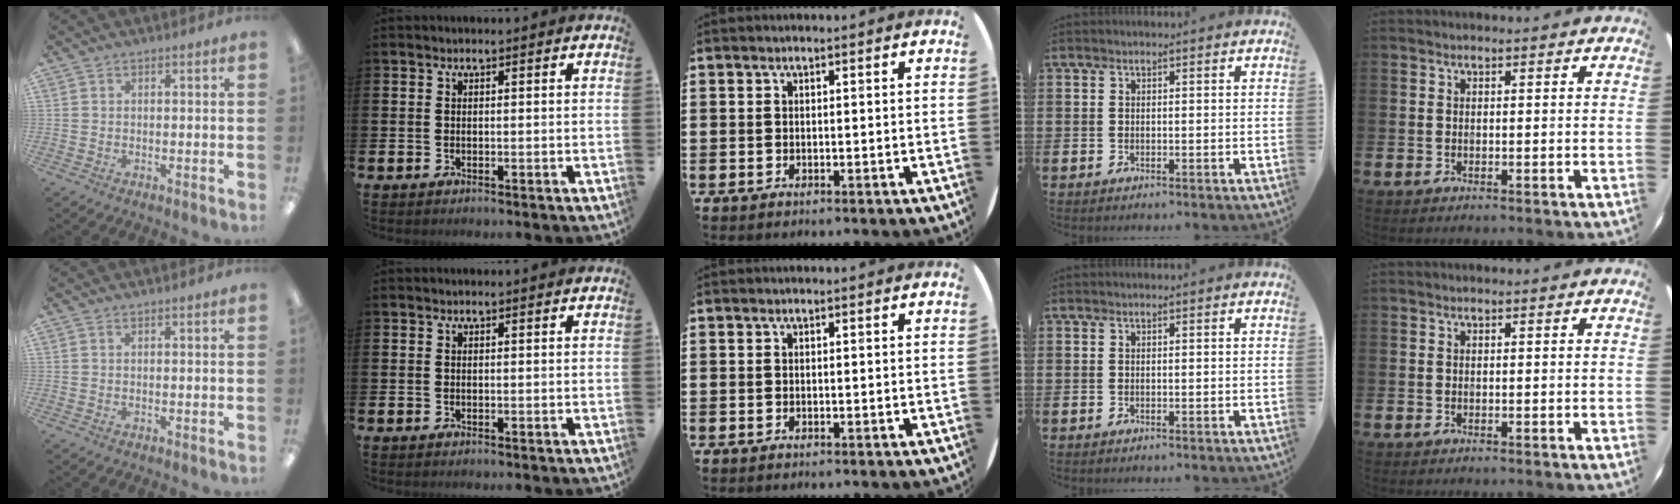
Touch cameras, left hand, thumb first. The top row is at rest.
{}